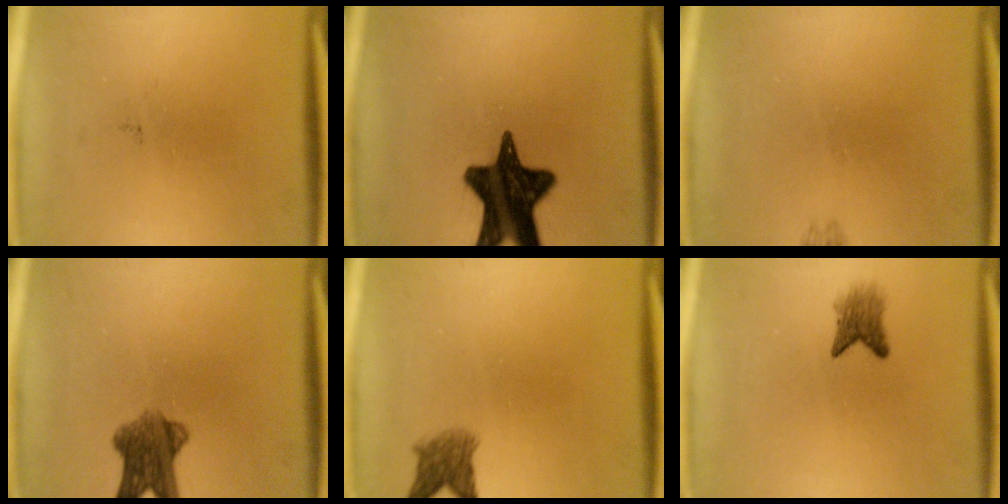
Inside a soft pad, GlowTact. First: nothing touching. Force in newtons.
{"total": 16.6}
{"total": 0.7}
{"total": 6.8}
{"total": 3.3}
{"total": 2.9}